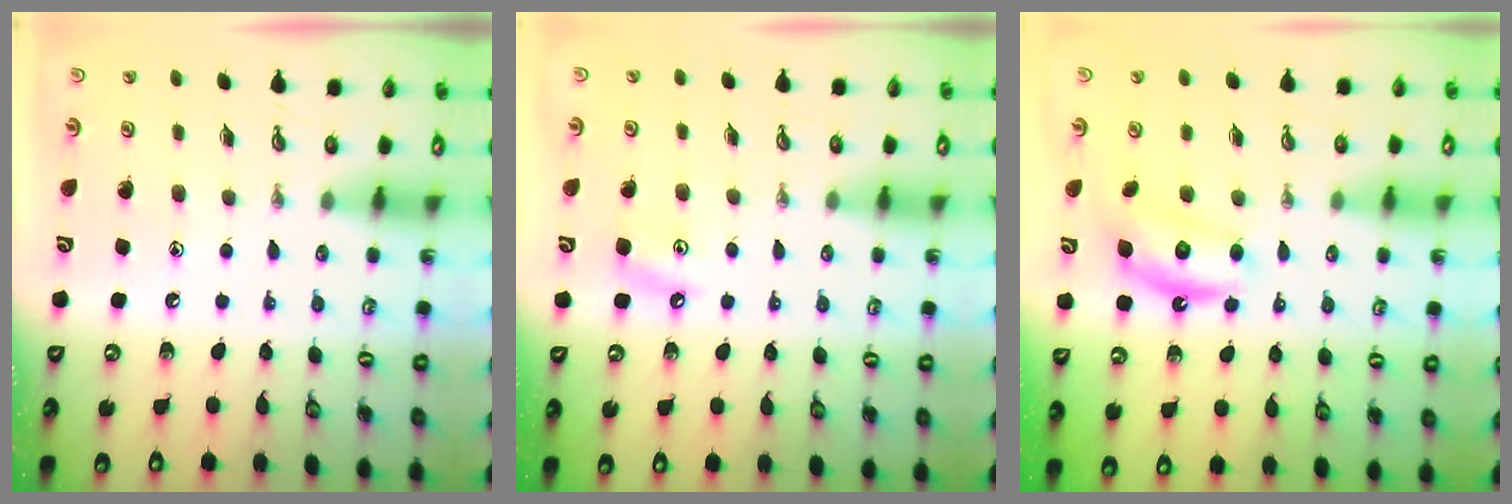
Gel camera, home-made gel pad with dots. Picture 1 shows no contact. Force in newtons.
{"total": 4.4, "press": 4.4, "slide": 0.7}
{"total": 6.9, "press": 6.9, "slide": 0.8}